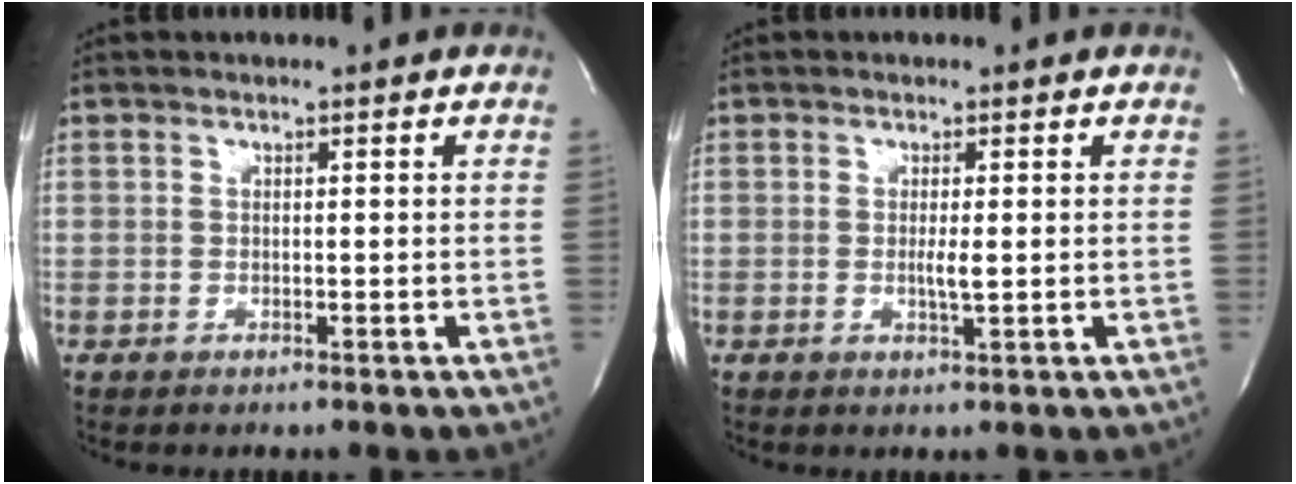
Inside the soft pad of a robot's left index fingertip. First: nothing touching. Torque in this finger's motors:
{"motor_torque": [0.24, 0.16, 0.00, 0.06]}